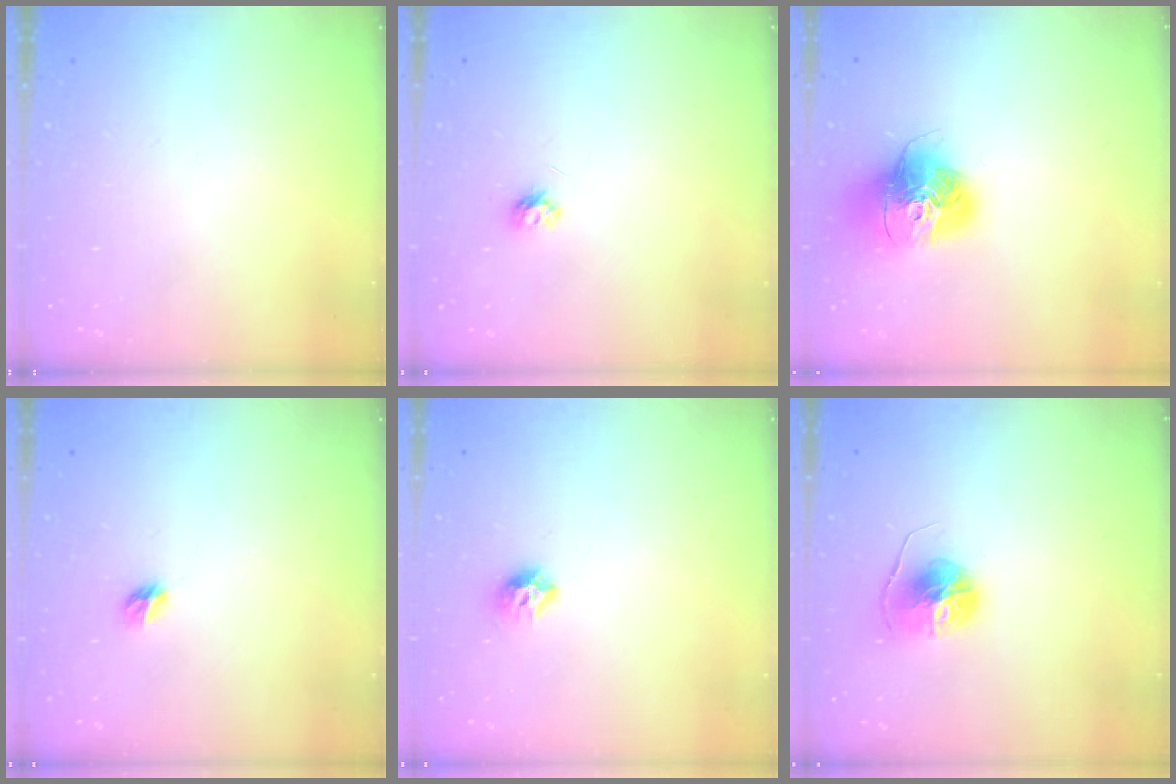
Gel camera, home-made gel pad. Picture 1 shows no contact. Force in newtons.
{"total": 3.5, "press": 3.5, "slide": 0.5}
{"total": 16.9, "press": 16.9, "slide": 1.7}
{"total": 4.4, "press": 4.4, "slide": 0.5}
{"total": 7.9, "press": 7.8, "slide": 1.0}
{"total": 7.7, "press": 7.6, "slide": 0.6}